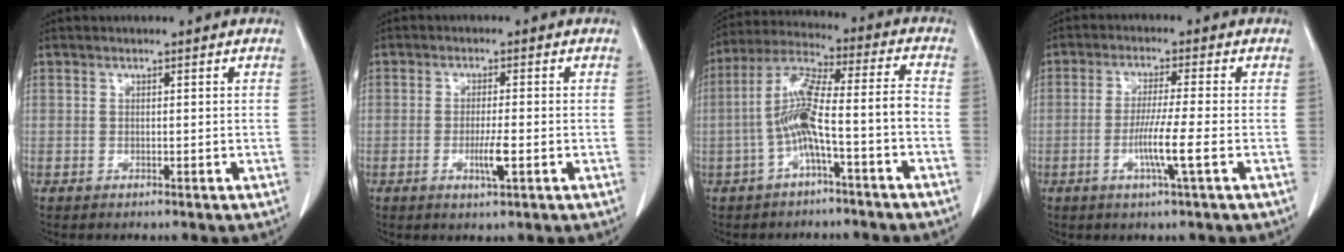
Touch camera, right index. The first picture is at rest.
{"total": 3.6, "force": [-1.1, 0.2, 3.4], "torque": [-0.063, -0.004, -0.017]}
{"total": 10.4, "force": [-3.1, 0.6, 9.9], "torque": [-0.197, 0.036, -0.057]}
{"total": 6.7, "force": [-2.0, -1.0, 6.3], "torque": [-0.118, -0.012, -0.040]}